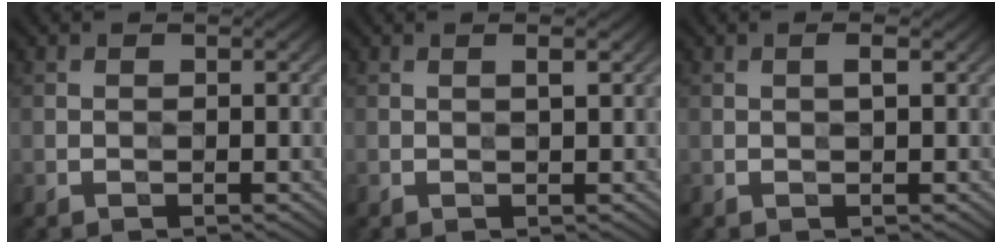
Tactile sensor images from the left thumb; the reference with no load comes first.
{"total": 0.7, "force": [0.4, 0.0, 0.6], "torque": [-0.009, 0.001, 0.006]}
{"total": 0.6, "force": [0.3, 0.1, 0.6], "torque": [-0.012, 0.002, 0.004]}